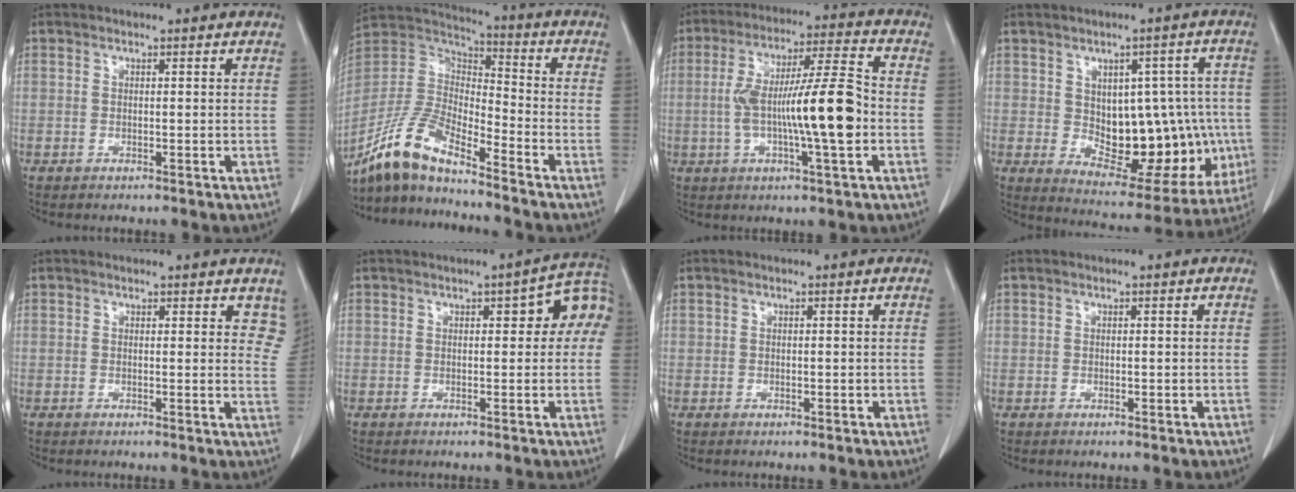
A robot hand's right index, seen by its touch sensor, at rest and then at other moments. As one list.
[{"total": 13.3, "force": [-11.0, 2.3, 7.2], "torque": [-0.158, 0.002, -0.214]}, {"total": 14.1, "force": [-1.9, 1.2, 13.9], "torque": [-0.245, 0.011, -0.032]}, {"total": 16.9, "force": [-0.8, 9.0, 14.2], "torque": [-0.179, 0.021, 0.021]}, {"total": 4.7, "force": [3.9, 2.1, 1.6], "torque": [0.005, -0.011, 0.029]}, {"total": 6.5, "force": [1.4, 2.5, 5.8], "torque": [-0.061, 0.032, 0.011]}, {"total": 0.0}, {"total": 0.0}]